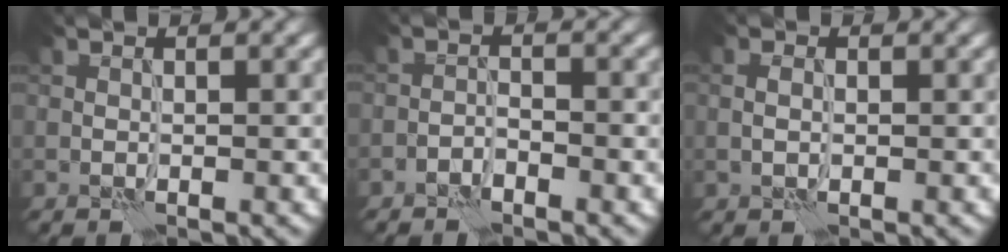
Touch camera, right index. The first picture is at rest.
{"total": 1.3, "force": [-1.3, 0.3, 0.3], "torque": [-0.005, 0.005, -0.024]}
{"total": 1.0, "force": [0.0, 0.7, 0.7], "torque": [-0.017, -0.001, 0.003]}